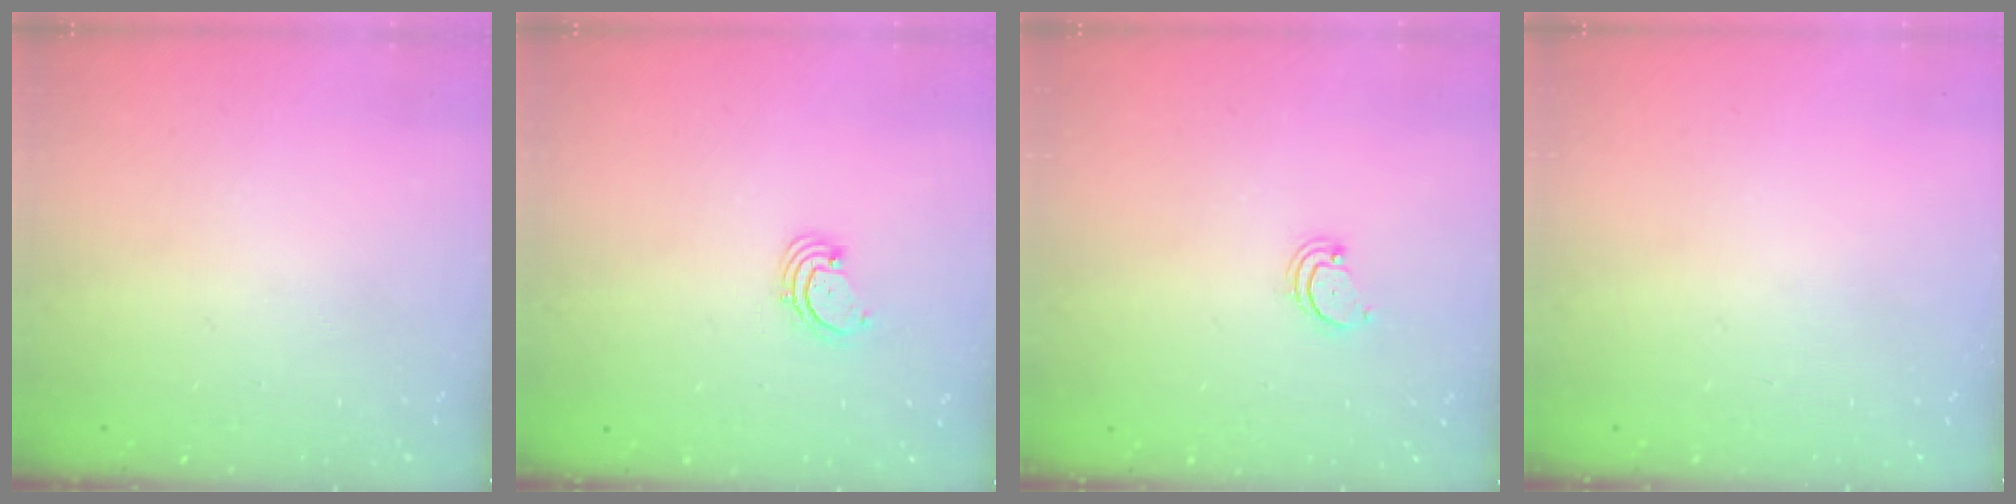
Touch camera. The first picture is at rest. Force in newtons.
{"total": 1.7, "press": 1.7, "slide": 0.2}
{"total": 2.6, "press": 2.5, "slide": 0.5}
{"total": 0.0}